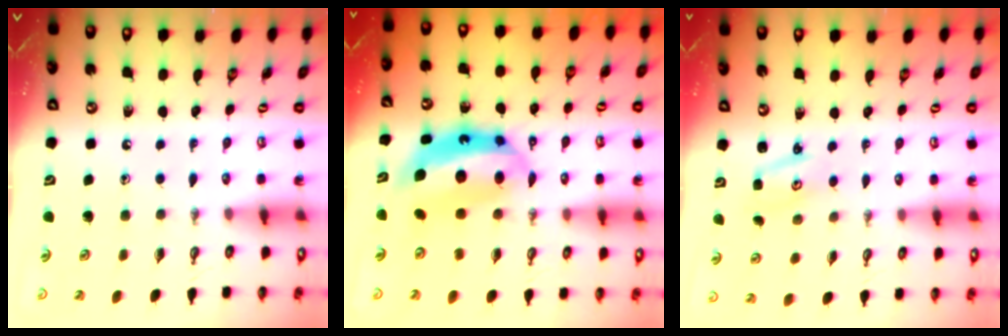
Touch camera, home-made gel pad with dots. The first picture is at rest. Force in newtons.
{"total": 9.3, "press": 9.2, "slide": 1.0}
{"total": 2.1, "press": 2.1, "slide": 0.2}